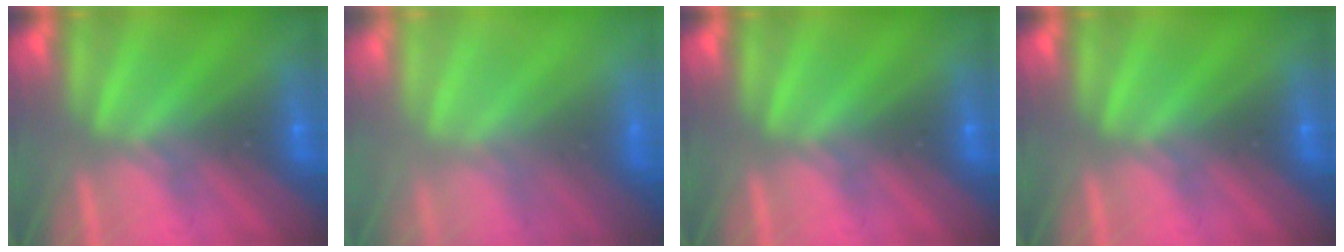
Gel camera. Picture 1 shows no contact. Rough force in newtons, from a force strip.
{"total": 6.2}
{"total": 0.0}
{"total": 0.0}